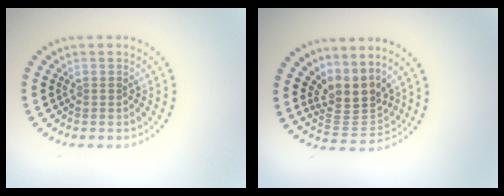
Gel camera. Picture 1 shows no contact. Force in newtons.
{"total": 3.7, "press": 2.7, "slide": 2.5}